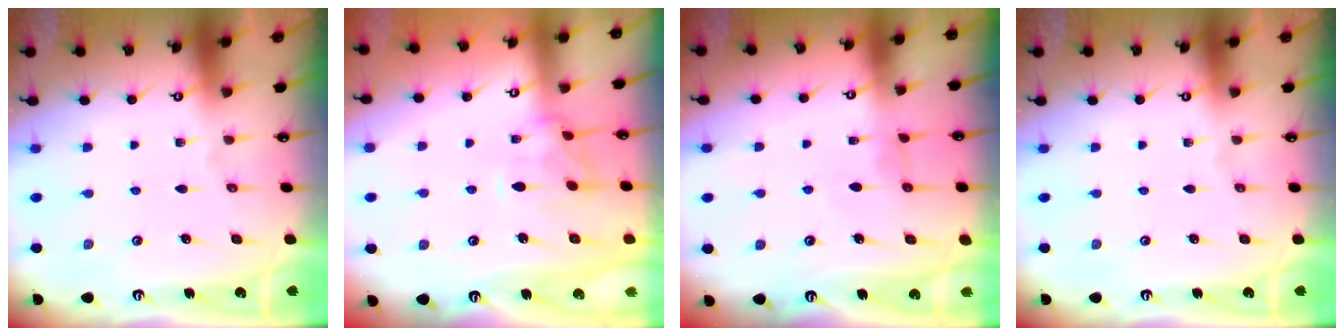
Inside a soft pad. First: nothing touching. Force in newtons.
{"total": 2.4, "press": 2.2, "slide": 1.2}
{"total": 0.6, "press": 0.5, "slide": 0.4}
{"total": 0.0}